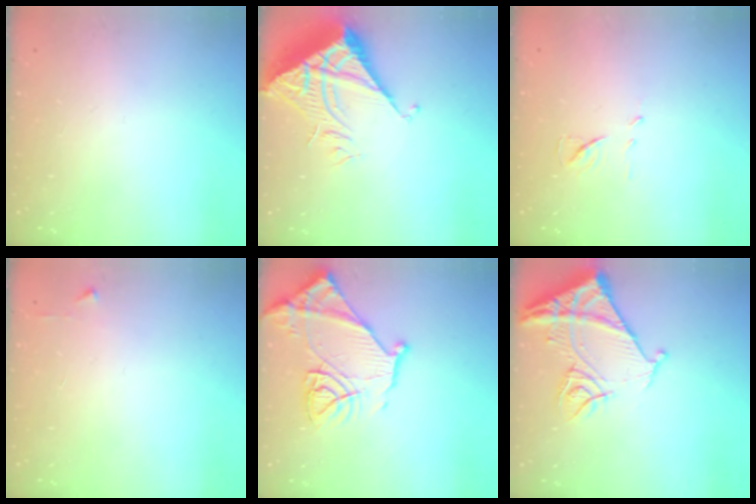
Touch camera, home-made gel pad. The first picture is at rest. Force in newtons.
{"total": 8.4, "press": 8.4, "slide": 1.0}
{"total": 7.0, "press": 7.0, "slide": 0.3}
{"total": 2.4, "press": 2.4, "slide": 0.3}
{"total": 14.6, "press": 14.6, "slide": 1.0}
{"total": 13.7, "press": 13.6, "slide": 1.4}